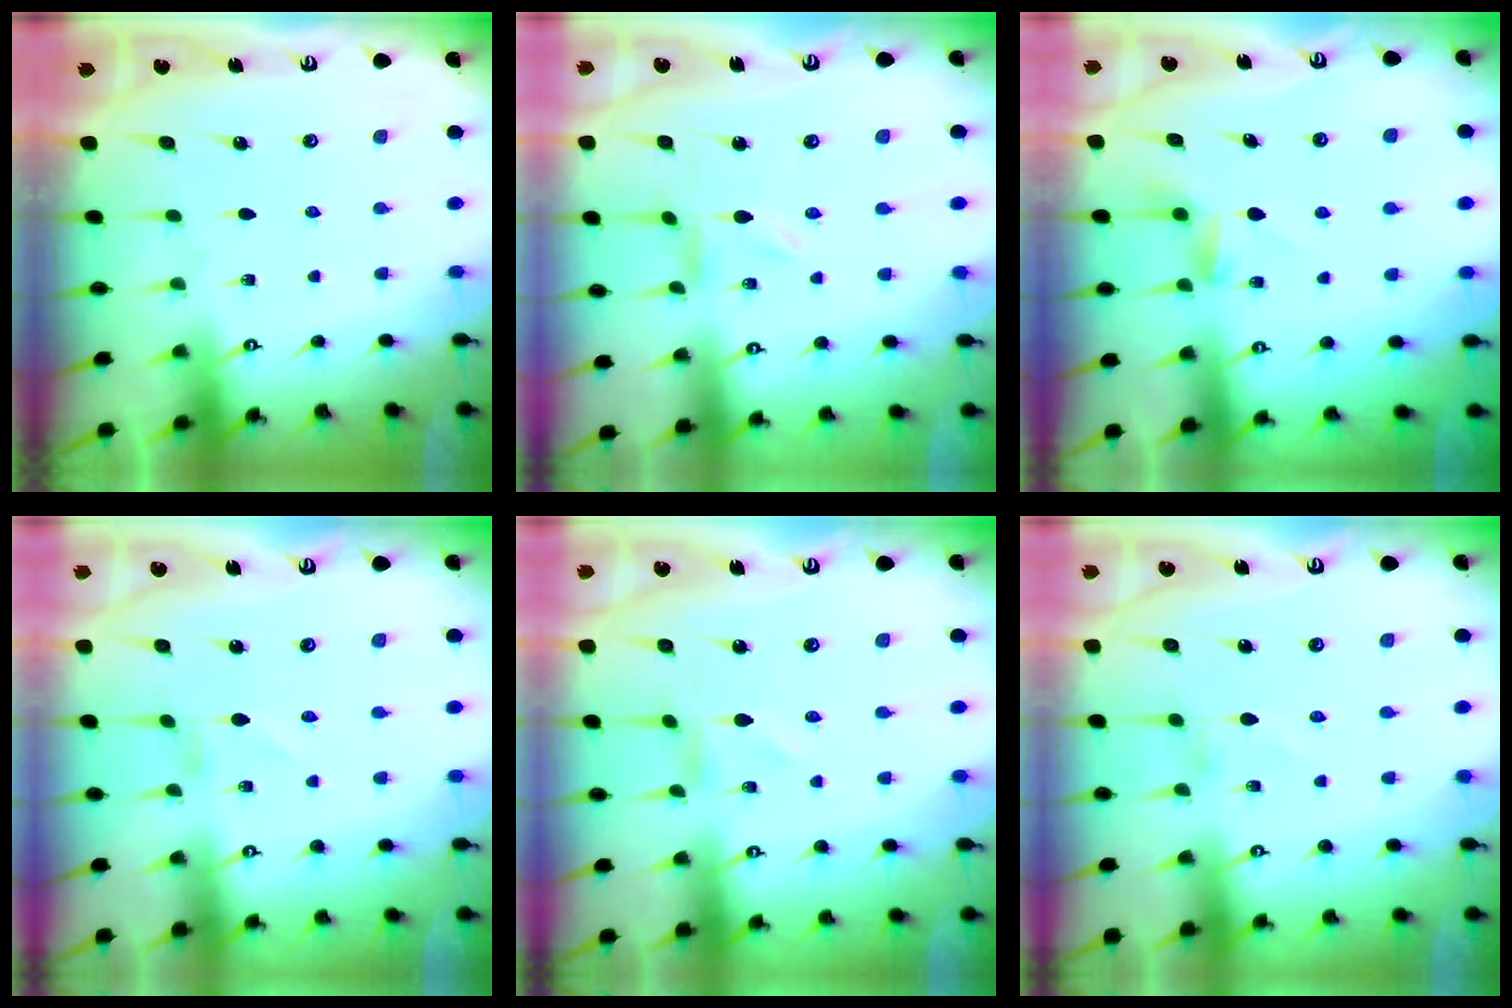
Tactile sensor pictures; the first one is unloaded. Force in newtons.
{"total": 0.0}
{"total": 2.6, "press": 2.6, "slide": 0.4}
{"total": 1.3, "press": 1.3, "slide": 0.1}
{"total": 0.0}
{"total": 1.1, "press": 1.1, "slide": 0.1}